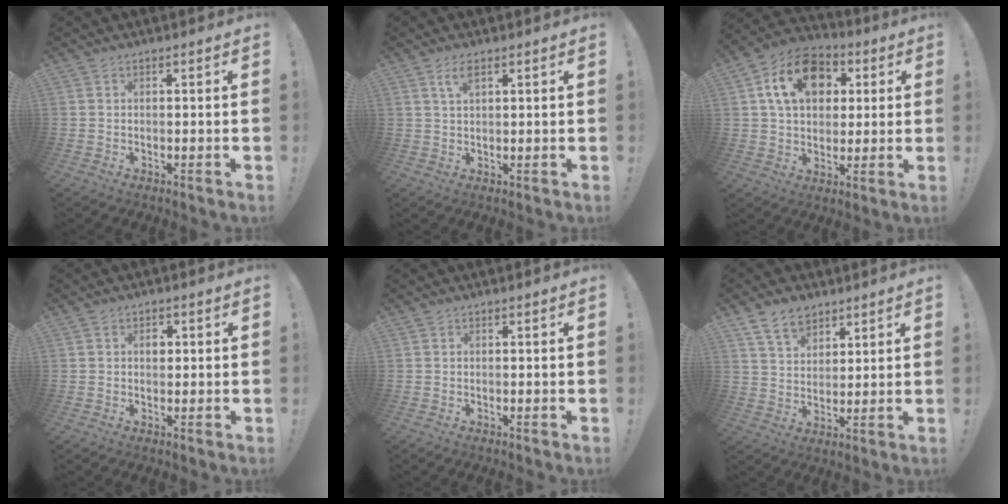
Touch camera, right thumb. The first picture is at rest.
{"total": 3.6, "force": [1.9, 1.2, 2.7], "torque": [-0.046, -0.004, 0.033]}
{"total": 15.9, "force": [5.4, 11.4, 9.7], "torque": [-0.140, -0.010, 0.103]}
{"total": 2.4, "force": [0.3, 1.8, 1.5], "torque": [-0.013, -0.001, -0.002]}
{"total": 0.0}
{"total": 9.6, "force": [6.5, 5.9, 4.0], "torque": [-0.065, -0.030, 0.124]}